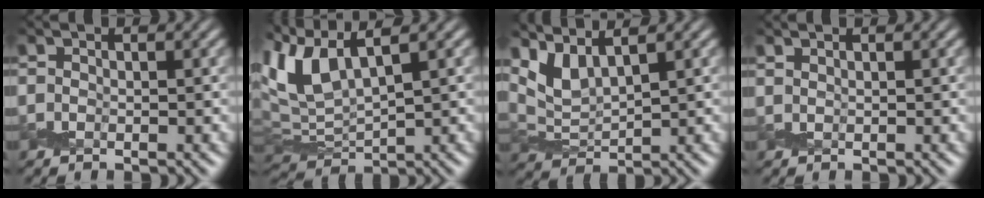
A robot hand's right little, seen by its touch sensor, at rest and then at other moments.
{"total": 5.2, "force": [2.9, 1.5, 4.0], "torque": [-0.105, 0.011, 0.059]}
{"total": 3.0, "force": [2.4, 0.7, 1.6], "torque": [-0.041, -0.008, 0.051]}
{"total": 0.7, "force": [0.7, -0.1, -0.1], "torque": [-0.002, 0.000, 0.017]}